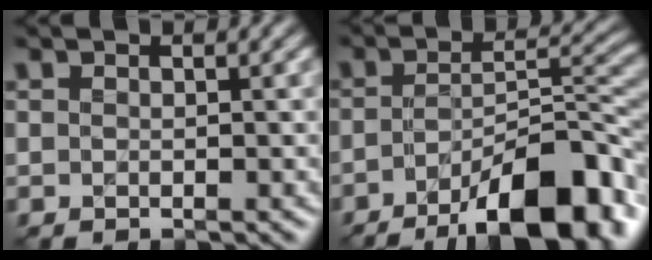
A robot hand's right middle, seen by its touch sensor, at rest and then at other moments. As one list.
[{"total": 11.2, "force": [-6.5, 3.2, 8.5], "torque": [-0.122, 0.003, -0.104]}]